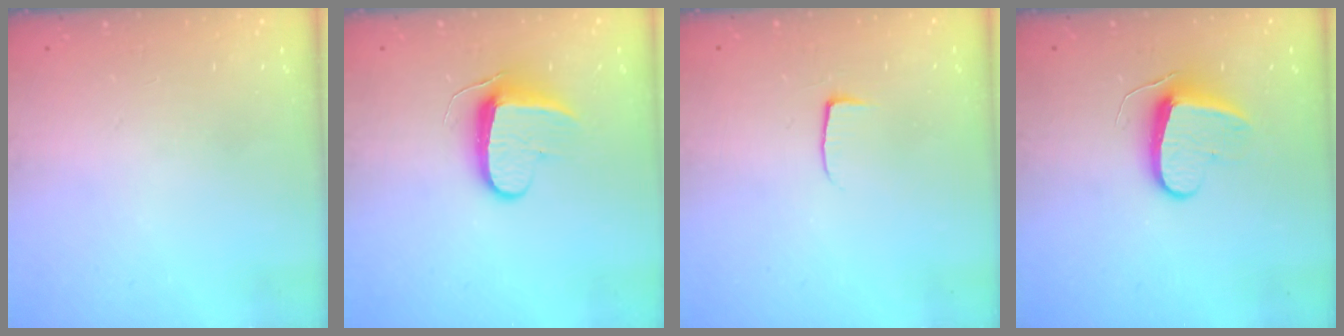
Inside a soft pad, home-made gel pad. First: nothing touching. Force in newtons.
{"total": 8.6, "press": 8.6, "slide": 0.5}
{"total": 3.9, "press": 3.9, "slide": 0.5}
{"total": 8.8, "press": 8.8, "slide": 0.2}